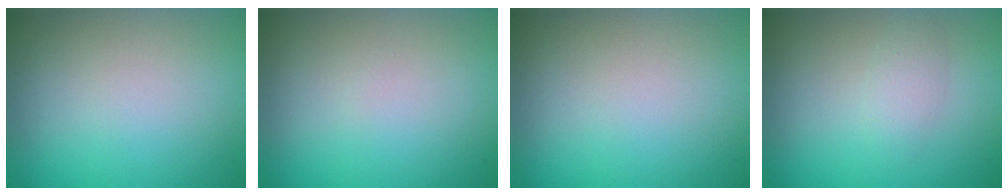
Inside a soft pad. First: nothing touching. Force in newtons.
{"total": 0.0}
{"total": 0.0}
{"total": 1.6, "press": 1.6, "slide": 0.1}